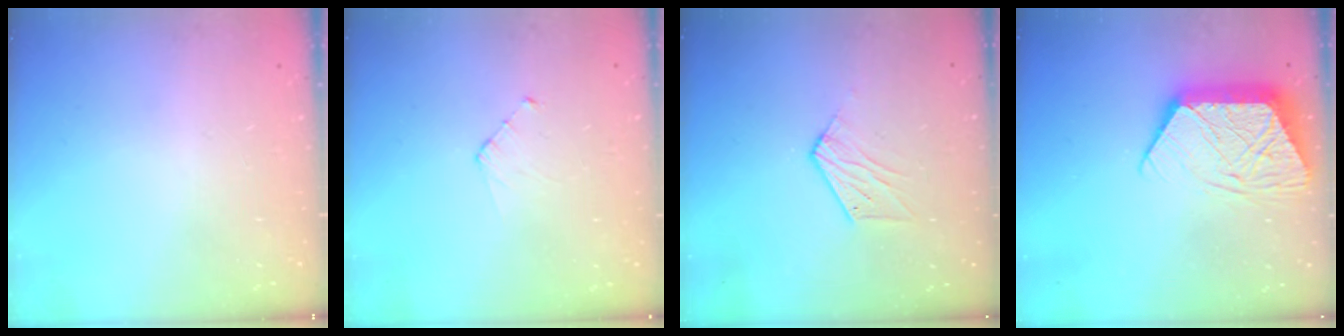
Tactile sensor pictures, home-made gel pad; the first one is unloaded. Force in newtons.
{"total": 3.6, "press": 3.6, "slide": 0.3}
{"total": 6.6, "press": 6.5, "slide": 0.4}
{"total": 13.5, "press": 13.4, "slide": 1.0}